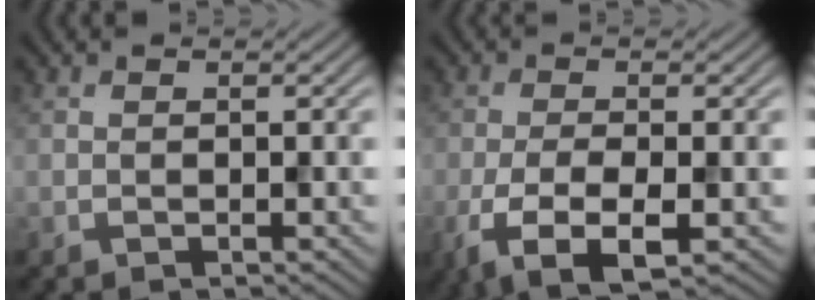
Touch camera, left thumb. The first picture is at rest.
{"total": 7.2, "force": [-3.3, 2.7, 5.8], "torque": [-0.122, -0.014, -0.060]}